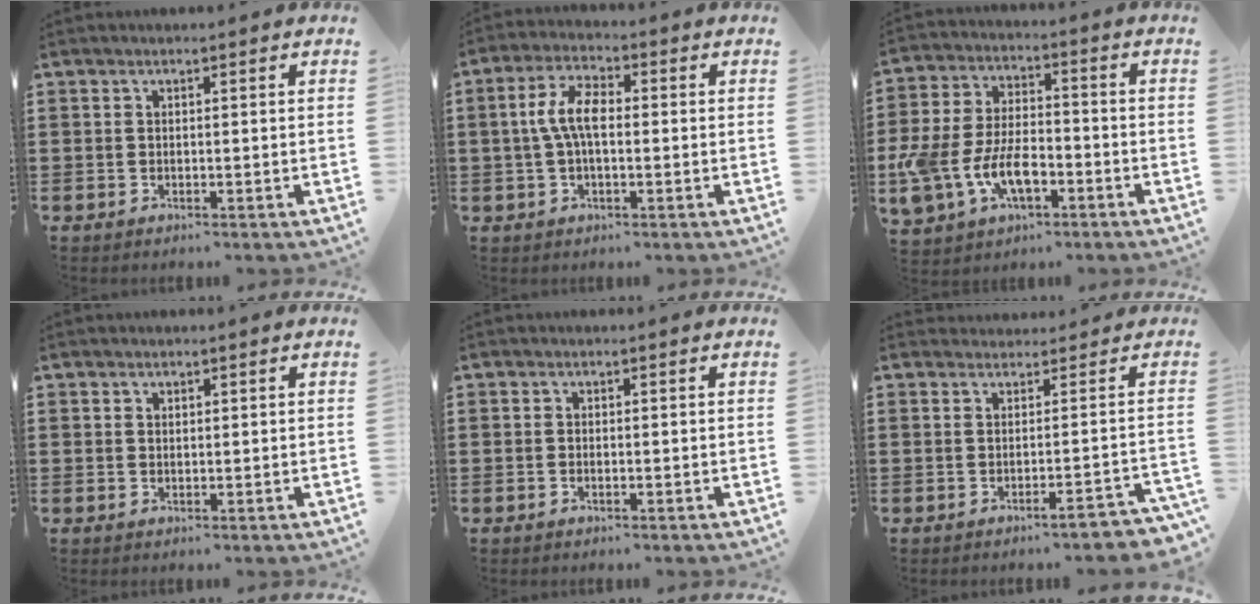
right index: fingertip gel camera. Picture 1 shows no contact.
{"total": 6.2, "force": [0.0, 2.6, 5.6], "torque": [-0.123, 0.003, -0.007]}
{"total": 10.0, "force": [-3.9, 5.5, 7.3], "torque": [-0.176, -0.001, -0.074]}
{"total": 0.9, "force": [0.8, 0.4, 0.0], "torque": [0.000, 0.002, 0.017]}
{"total": 0.0}
{"total": 1.1, "force": [-0.2, 0.4, 1.0], "torque": [-0.013, -0.001, -0.002]}